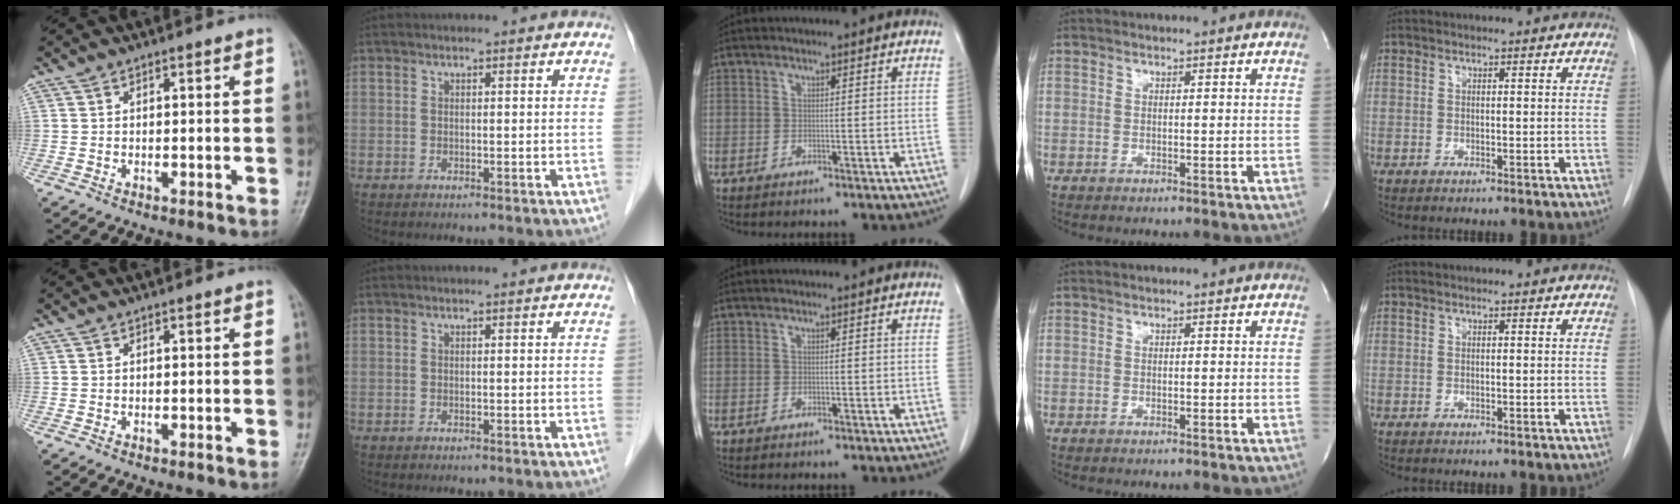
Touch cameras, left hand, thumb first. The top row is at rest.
{}